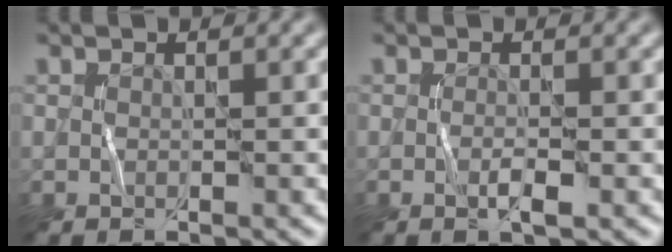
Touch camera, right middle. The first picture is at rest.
{"total": 1.3, "force": [-0.4, 0.2, 1.2], "torque": [-0.024, -0.001, -0.009]}